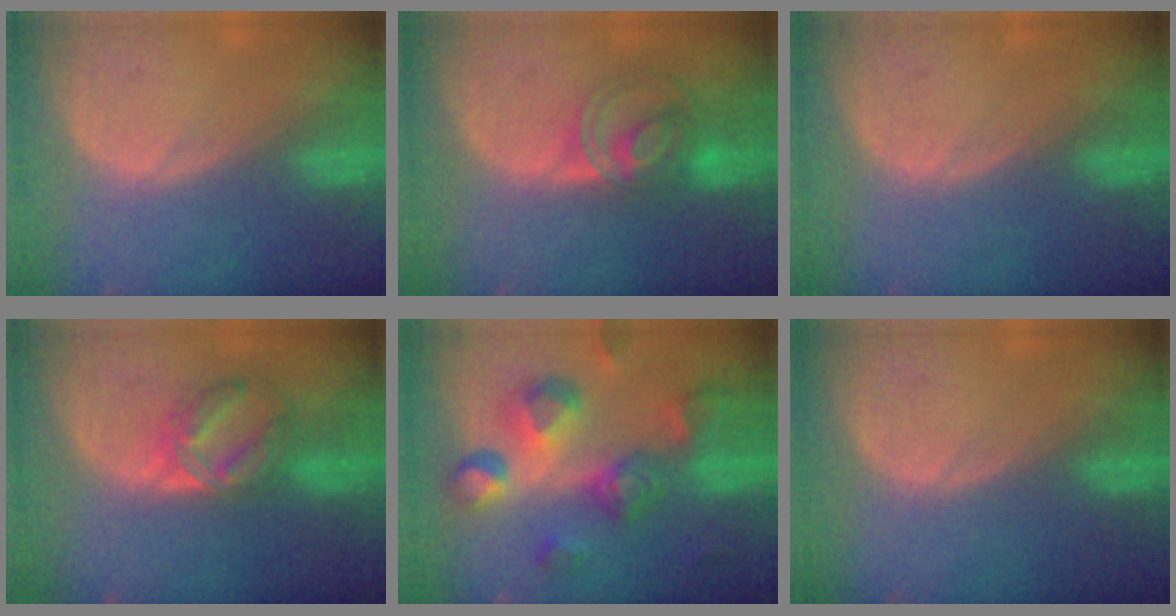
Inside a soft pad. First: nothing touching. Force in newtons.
{"total": 7.2, "press": 6.3, "slide": 3.5}
{"total": 0.0}
{"total": 6.2, "press": 6.2, "slide": 0.1}
{"total": 11.0, "press": 9.8, "slide": 4.9}
{"total": 0.0}